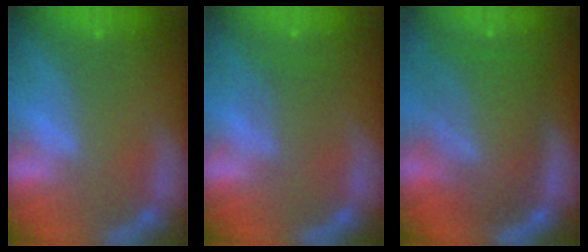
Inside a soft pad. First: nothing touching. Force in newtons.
{"total": 2.5}
{"total": 10.0}